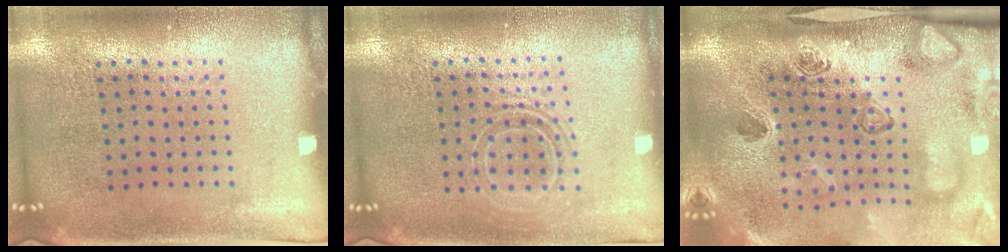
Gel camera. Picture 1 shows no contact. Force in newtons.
{"total": 1.7, "press": 1.3, "slide": 1.0}
{"total": 4.5, "press": 3.2, "slide": 3.2}